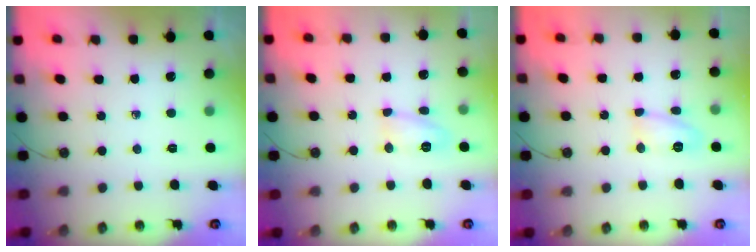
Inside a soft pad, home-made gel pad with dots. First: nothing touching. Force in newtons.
{"total": 8.9, "press": 7.6, "slide": 4.5}
{"total": 9.6, "press": 8.5, "slide": 4.4}